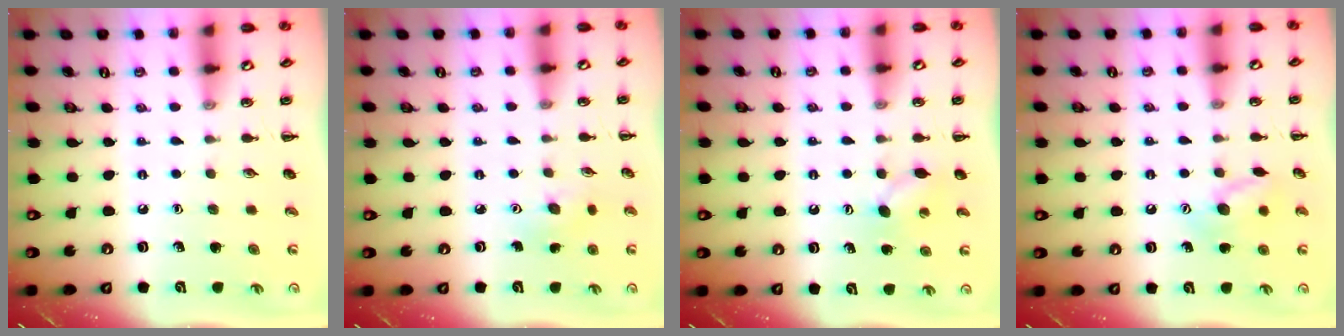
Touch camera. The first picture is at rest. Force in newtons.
{"total": 4.0, "press": 3.8, "slide": 1.1}
{"total": 6.1, "press": 6.0, "slide": 1.1}
{"total": 10.7, "press": 10.6, "slide": 1.8}